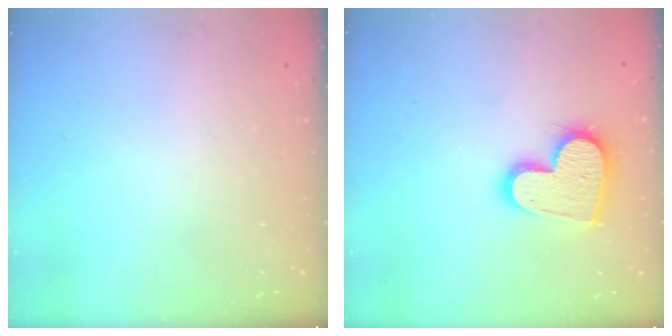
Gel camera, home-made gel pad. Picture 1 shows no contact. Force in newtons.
{"total": 15.2, "press": 15.2, "slide": 0.9}